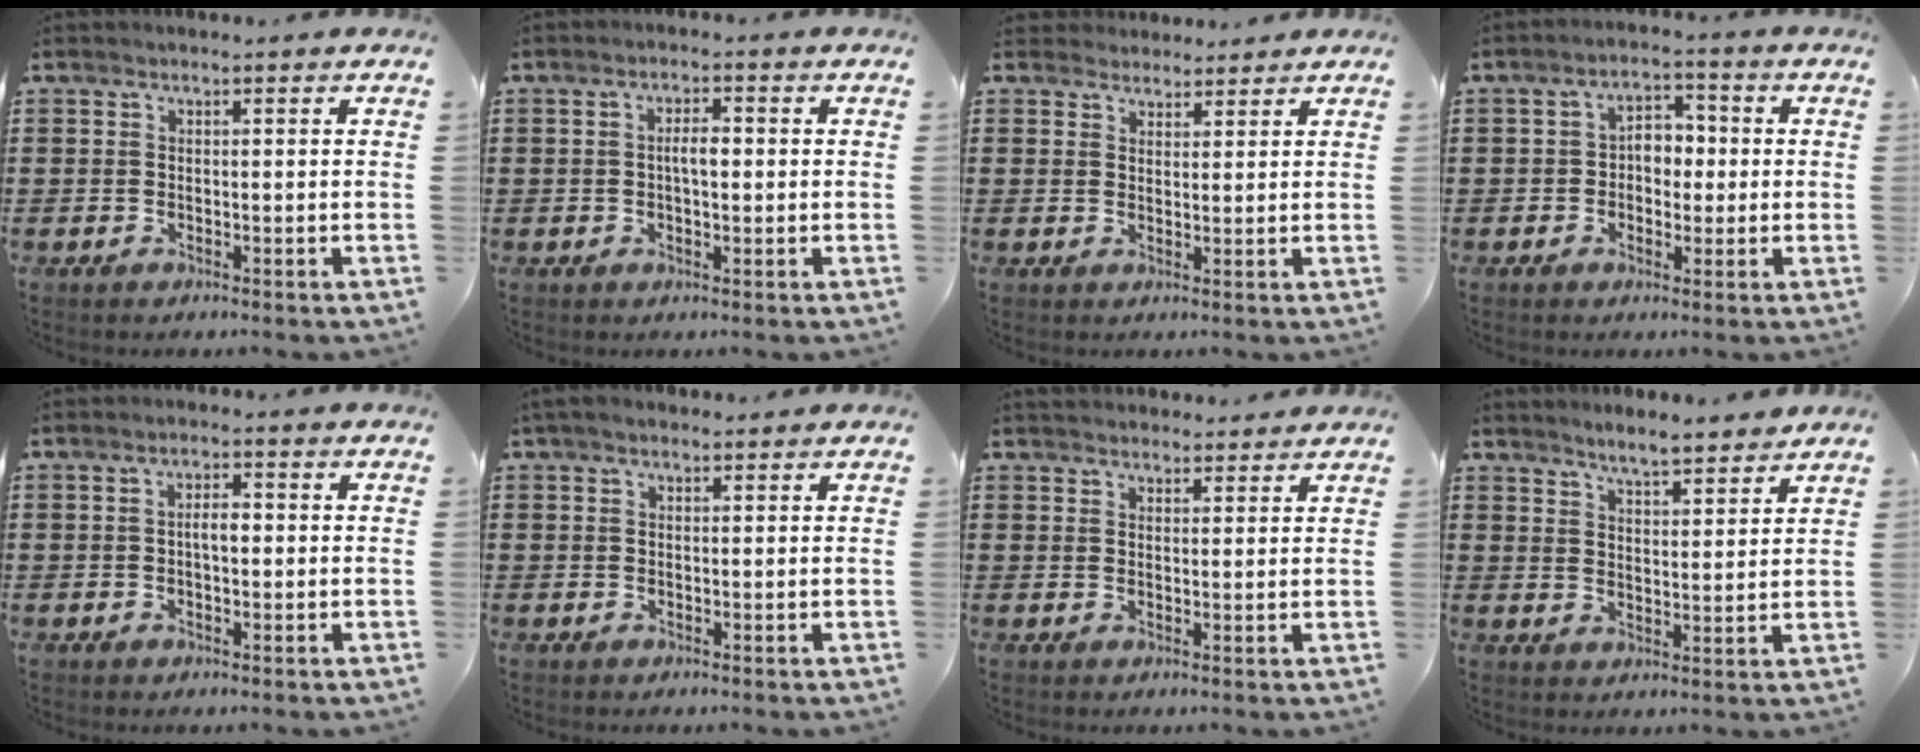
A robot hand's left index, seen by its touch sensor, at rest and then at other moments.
{"total": 2.8, "force": [-0.1, 1.0, 2.6], "torque": [-0.049, 0.002, -0.004]}
{"total": 2.7, "force": [2.2, 1.3, -0.5], "torque": [0.001, 0.003, 0.044]}
{"total": 3.9, "force": [-0.4, 2.9, 2.5], "torque": [-0.049, 0.009, -0.016]}
{"total": 2.8, "force": [-0.1, 1.2, 2.6], "torque": [-0.049, 0.004, -0.004]}
{"total": 1.6, "force": [1.0, 1.1, 0.4], "torque": [-0.012, 0.008, 0.020]}
{"total": 2.3, "force": [2.2, 0.6, -0.4], "torque": [0.001, -0.003, 0.043]}
{"total": 4.0, "force": [4.0, 0.1, 0.5], "torque": [-0.025, -0.016, 0.072]}